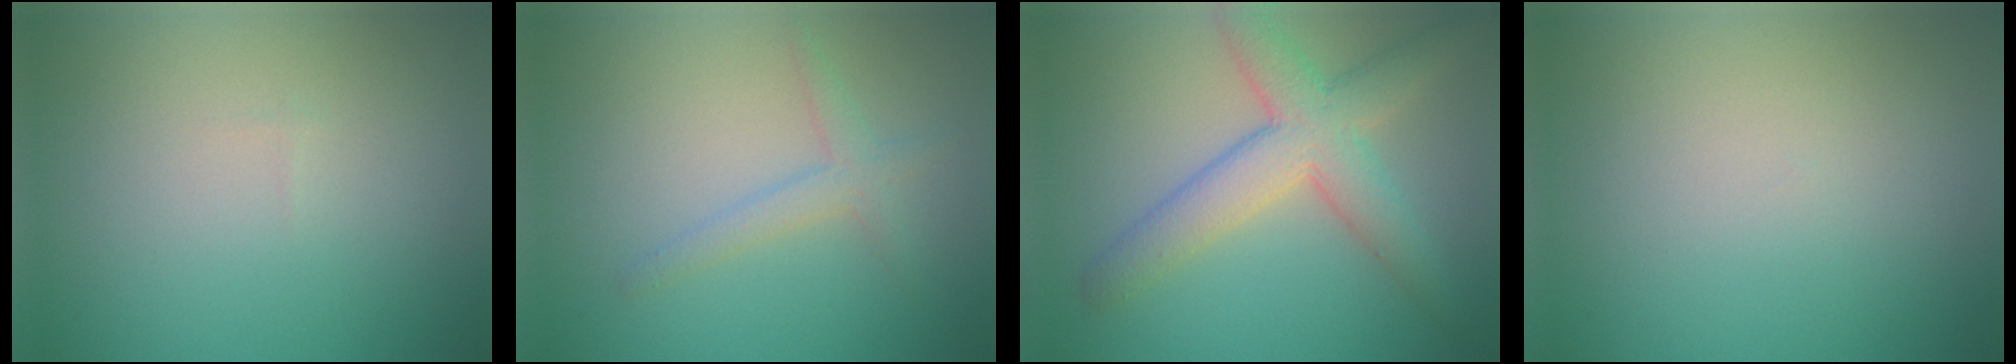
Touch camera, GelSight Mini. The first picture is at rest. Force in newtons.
{"total": 2.0, "press": 2.0, "slide": 0.1}
{"total": 6.6, "press": 6.6, "slide": 0.4}
{"total": 0.0}